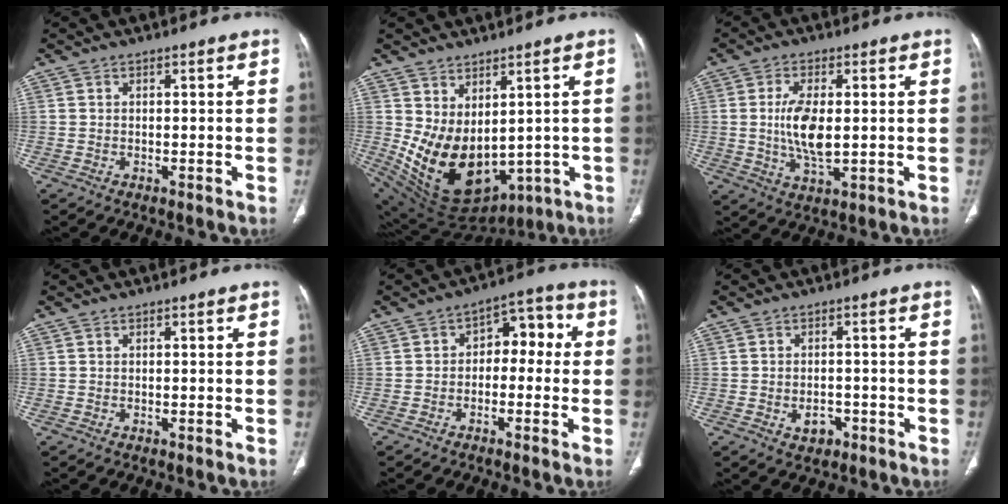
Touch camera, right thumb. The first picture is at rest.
{"total": 15.8, "force": [0.5, 10.0, 12.1], "torque": [-0.194, -0.028, 0.056]}
{"total": 8.6, "force": [0.3, 3.8, 7.8], "torque": [-0.156, -0.012, 0.010]}
{"total": 0.0}
{"total": 7.6, "force": [-0.4, 5.1, 5.6], "torque": [-0.040, 0.042, -0.018]}
{"total": 3.3, "force": [-1.4, 2.4, 1.9], "torque": [-0.018, 0.008, -0.013]}